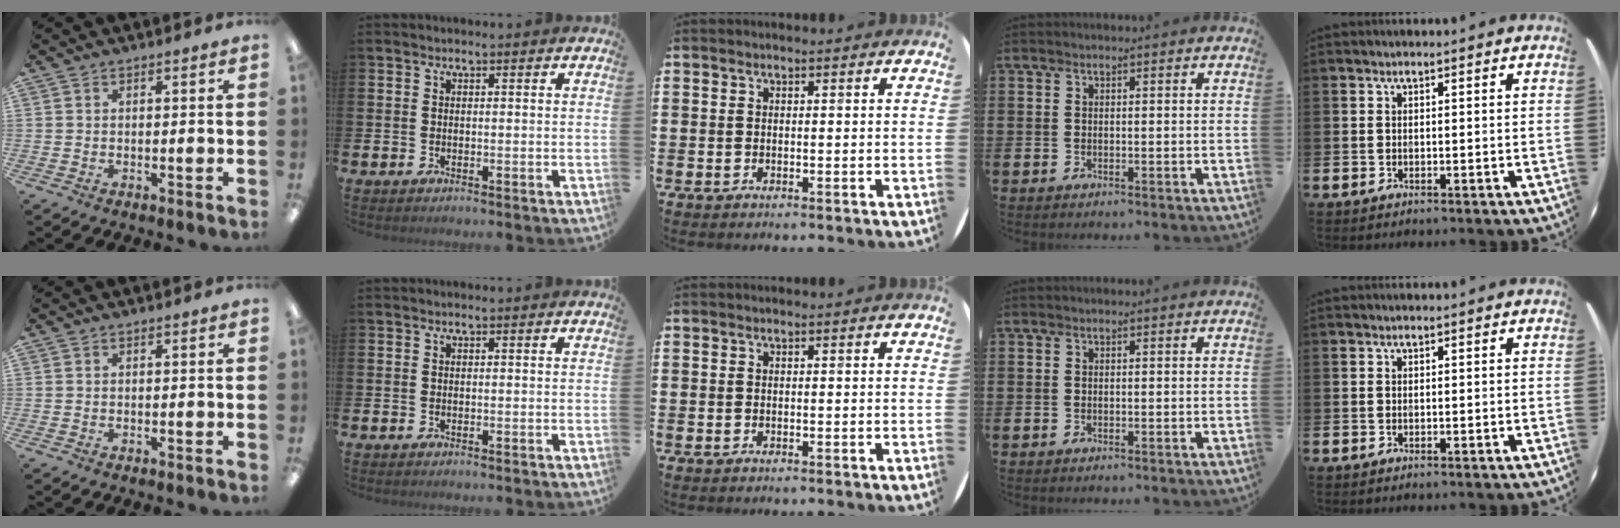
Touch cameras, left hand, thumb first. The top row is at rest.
{}